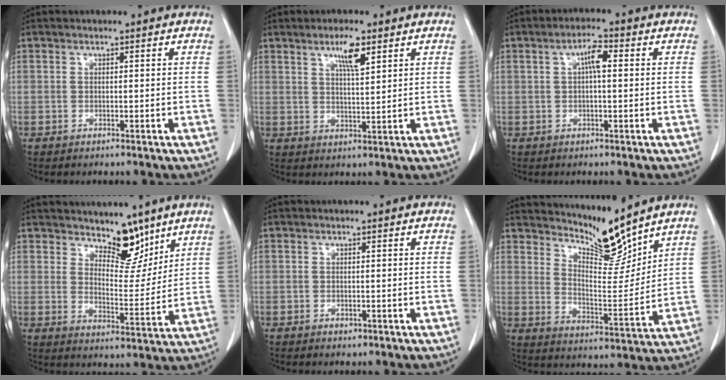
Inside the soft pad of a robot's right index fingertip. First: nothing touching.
{"total": 4.9, "force": [2.8, 0.6, 3.9], "torque": [-0.070, -0.001, 0.049]}
{"total": 3.6, "force": [0.7, 0.8, 3.4], "torque": [-0.061, 0.010, 0.009]}
{"total": 7.4, "force": [5.8, 3.0, 3.4], "torque": [-0.043, -0.009, 0.099]}
{"total": 0.7, "force": [-0.5, 0.4, 0.4], "torque": [-0.009, -0.001, -0.003]}
{"total": 8.3, "force": [7.9, 0.4, 2.2], "torque": [-0.040, -0.021, 0.148]}